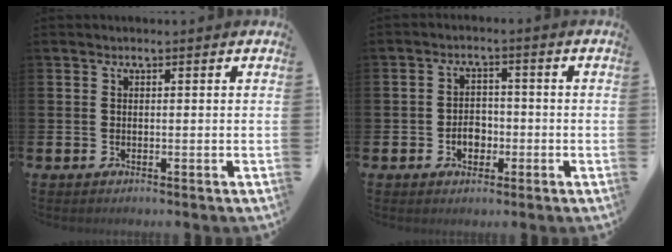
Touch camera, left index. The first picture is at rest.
{"total": 3.3, "force": [-1.1, 2.4, 1.9], "torque": [-0.026, -0.002, -0.025]}